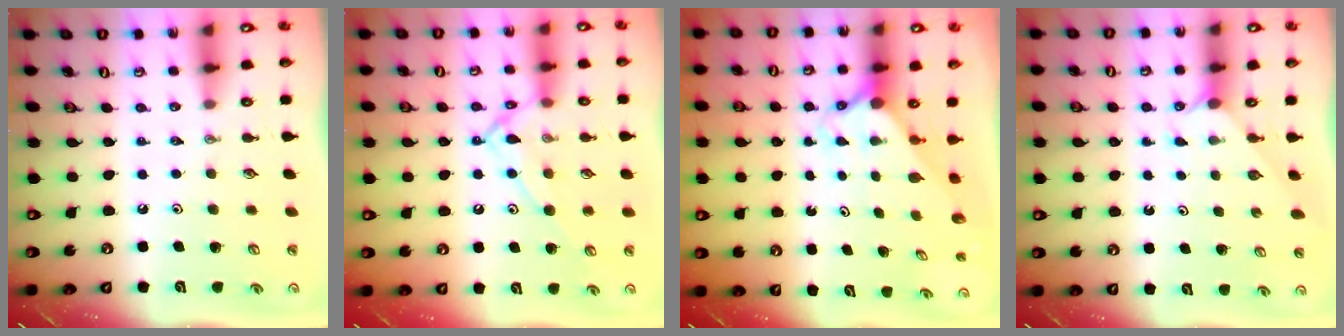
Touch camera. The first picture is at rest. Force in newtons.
{"total": 13.7, "press": 13.7, "slide": 0.9}
{"total": 2.2, "press": 2.2, "slide": 0.2}
{"total": 1.6, "press": 1.6, "slide": 0.3}